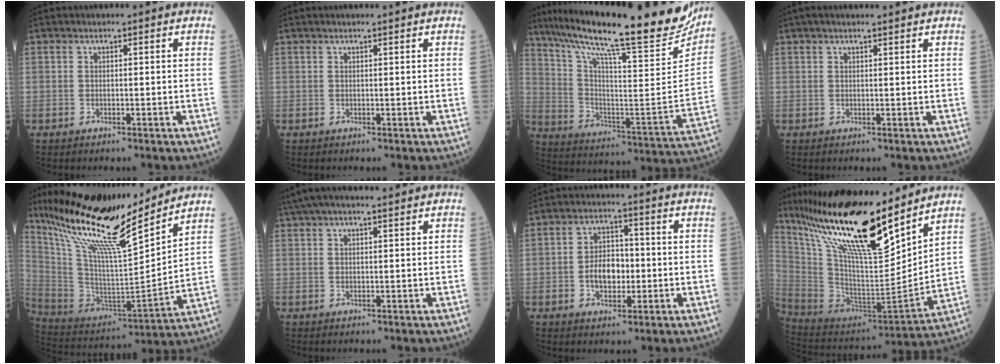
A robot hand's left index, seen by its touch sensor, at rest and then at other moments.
{"total": 1.3, "force": [1.1, -0.1, 0.7], "torque": [-0.009, 0.011, 0.021]}
{"total": 31.0, "force": [26.0, 2.5, 16.8], "torque": [-0.286, -0.063, 0.366]}
{"total": 4.0, "force": [3.4, 0.1, 2.2], "torque": [-0.029, 0.028, 0.052]}
{"total": 22.4, "force": [17.6, 1.7, 13.8], "torque": [-0.244, -0.007, 0.318]}
{"total": 8.6, "force": [7.3, 0.7, 4.5], "torque": [-0.079, 0.042, 0.110]}
{"total": 6.0, "force": [-0.9, 3.7, 4.6], "torque": [-0.090, 0.012, -0.016]}
{"total": 25.3, "force": [18.4, 4.1, 16.9], "torque": [-0.308, -0.006, 0.333]}